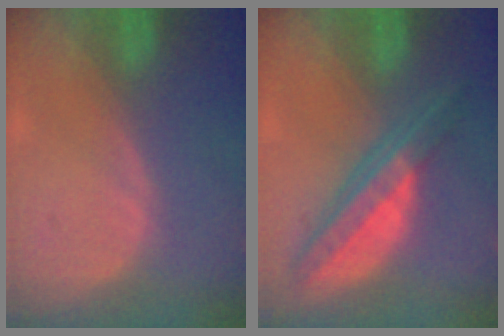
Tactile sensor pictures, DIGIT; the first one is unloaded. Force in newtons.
{"total": 7.5, "press": 6.3, "slide": 4.0}